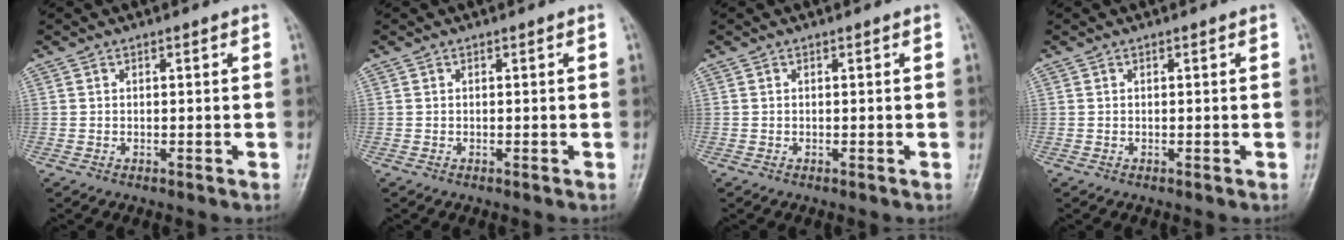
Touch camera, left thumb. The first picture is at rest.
{"total": 0.0}
{"total": 0.0}
{"total": 0.0}